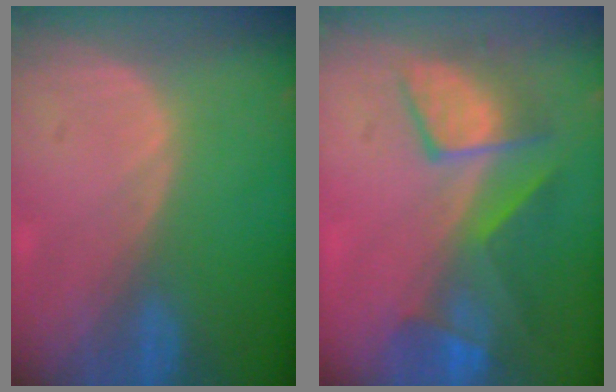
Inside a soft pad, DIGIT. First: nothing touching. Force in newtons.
{"total": 7.9, "press": 7.8, "slide": 1.4}